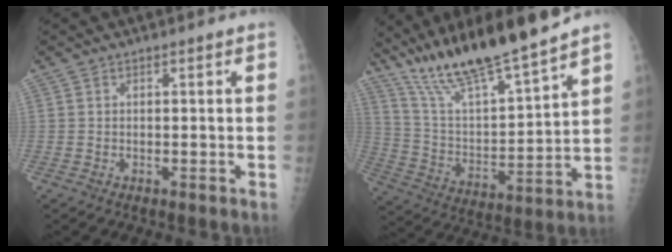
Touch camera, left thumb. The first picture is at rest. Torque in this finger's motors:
{"motor_torque": [1.15, -0.48, 1.01, -1.77, 0.09]}